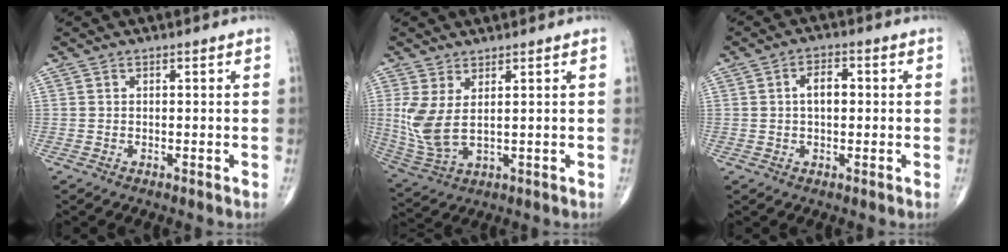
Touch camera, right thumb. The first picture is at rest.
{"total": 8.1, "force": [1.5, 3.5, 7.1], "torque": [-0.171, -0.014, 0.044]}
{"total": 4.1, "force": [0.3, 2.3, 3.3], "torque": [-0.052, 0.010, 0.000]}